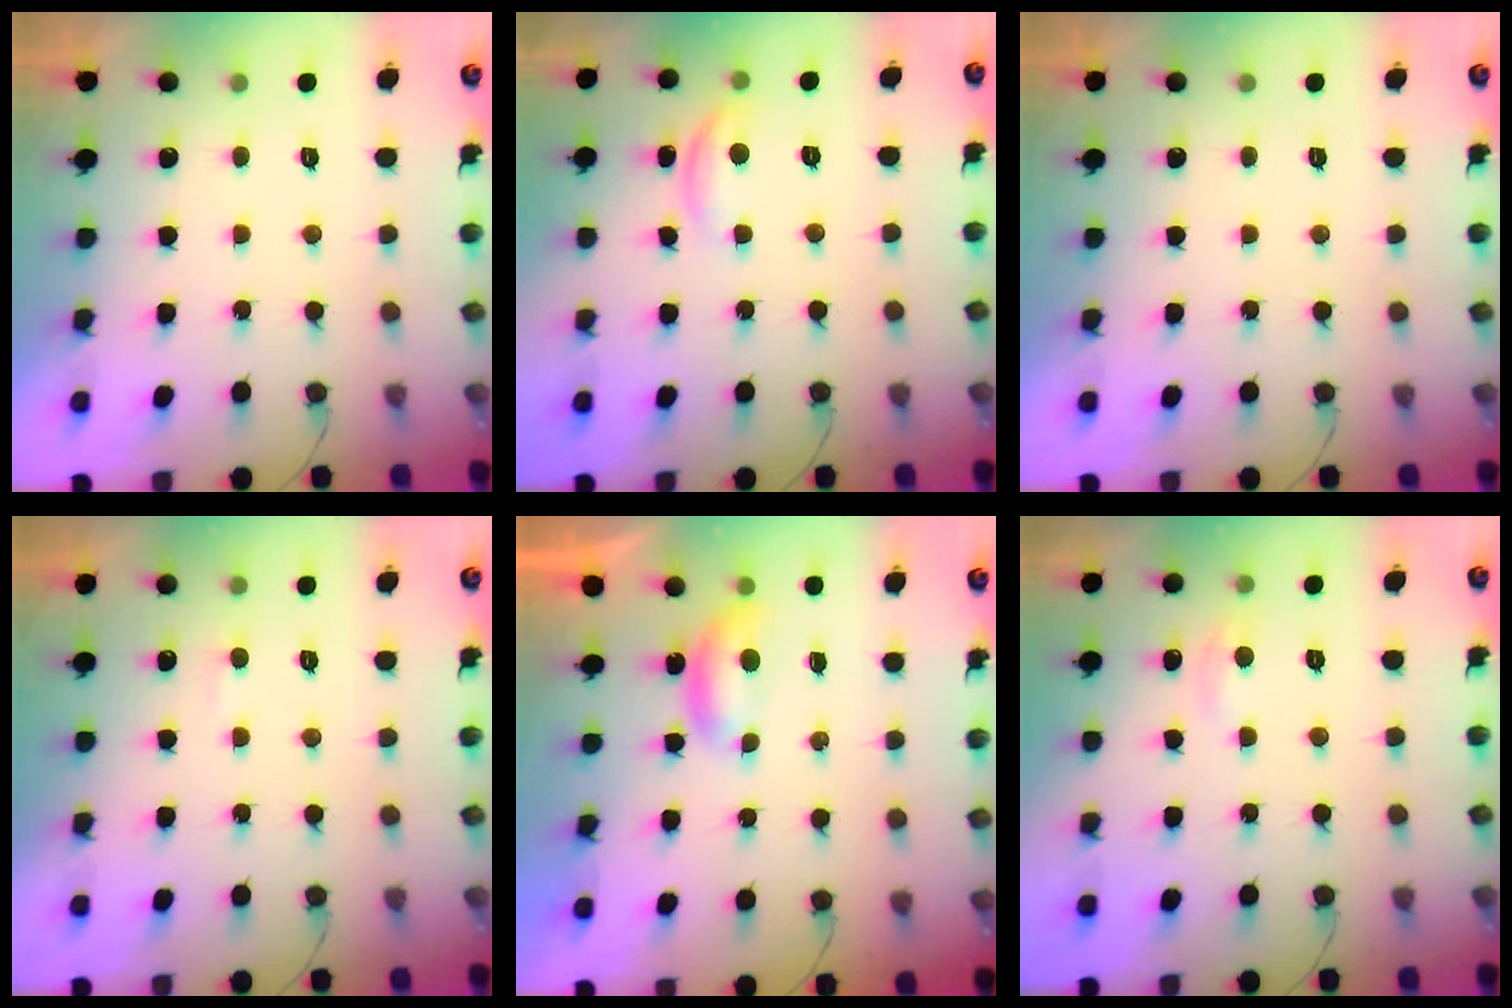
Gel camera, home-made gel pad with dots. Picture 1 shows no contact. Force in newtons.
{"total": 6.8, "press": 6.8, "slide": 0.3}
{"total": 0.0}
{"total": 3.1, "press": 3.1, "slide": 0.3}
{"total": 5.0, "press": 5.0, "slide": 0.6}
{"total": 2.3, "press": 2.3, "slide": 0.3}